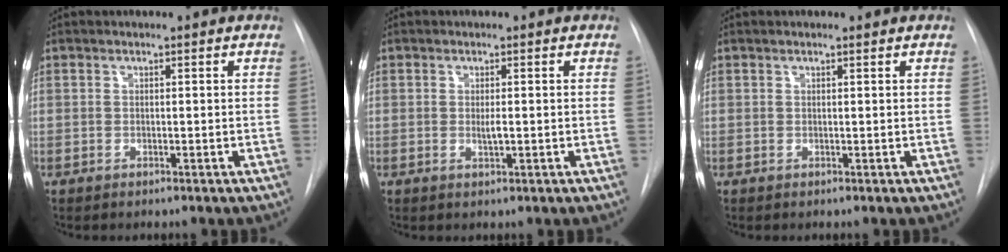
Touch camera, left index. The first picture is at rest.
{"total": 1.5, "force": [0.0, 0.2, 1.4], "torque": [-0.029, -0.003, 0.001]}
{"total": 0.9, "force": [0.7, 0.0, 0.5], "torque": [-0.011, 0.009, 0.013]}